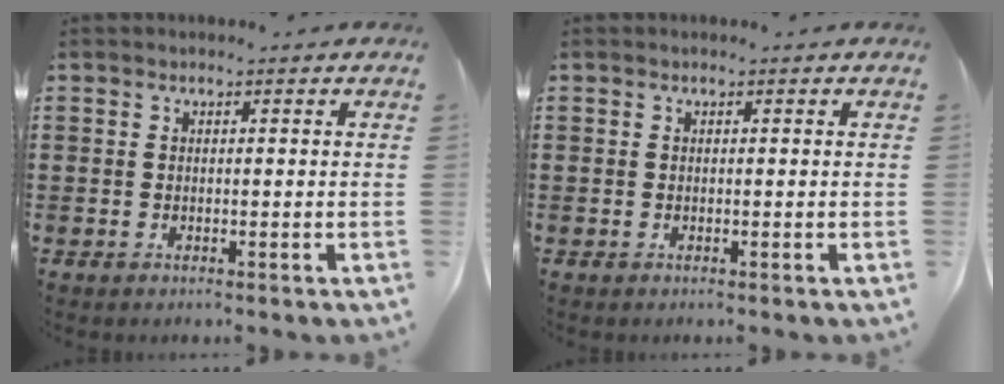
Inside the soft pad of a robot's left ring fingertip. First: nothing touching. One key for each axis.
{"total": 0.0}